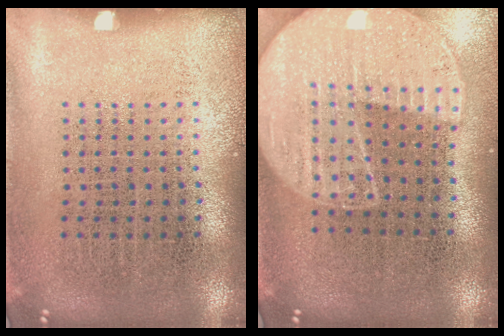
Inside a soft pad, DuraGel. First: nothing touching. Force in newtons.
{"total": 2.1, "press": 1.9, "slide": 0.9}